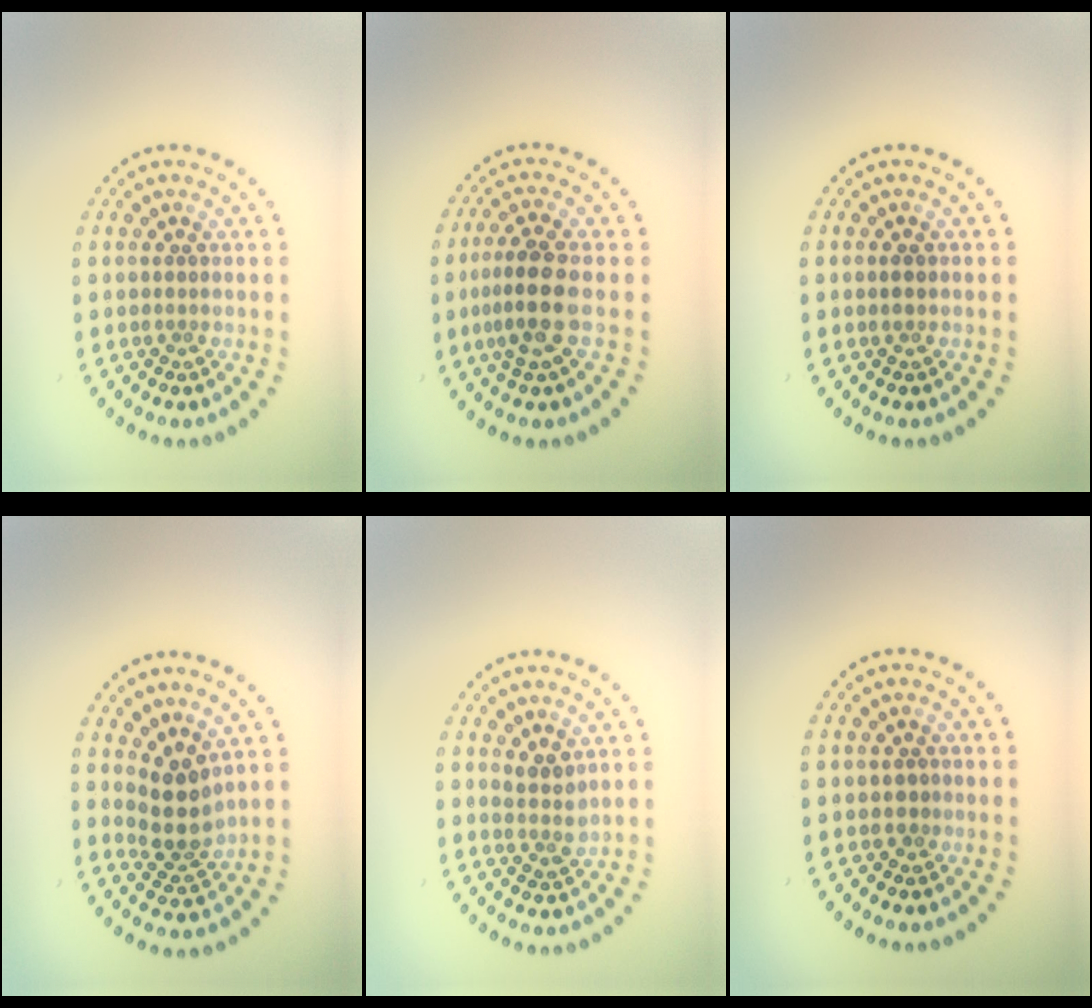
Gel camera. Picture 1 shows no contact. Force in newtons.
{"total": 3.6, "press": 3.2, "slide": 1.5}
{"total": 0.8, "press": 0.7, "slide": 0.4}
{"total": 3.5, "press": 2.8, "slide": 2.2}
{"total": 2.0, "press": 1.6, "slide": 1.1}
{"total": 0.8, "press": 0.7, "slide": 0.4}